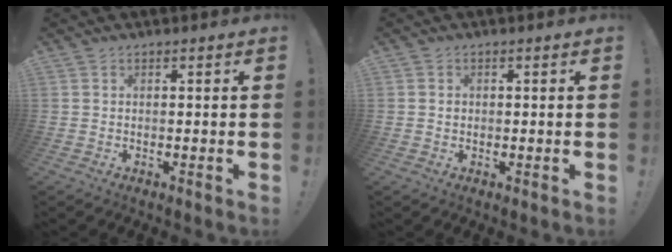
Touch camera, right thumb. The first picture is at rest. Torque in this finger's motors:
{"motor_torque": [-0.10, -0.02, -0.29, 0.19, -0.01]}